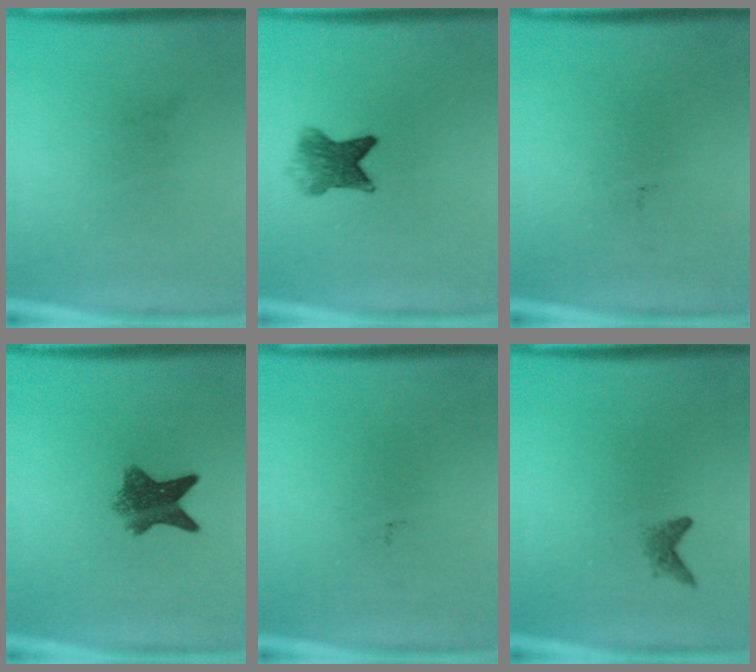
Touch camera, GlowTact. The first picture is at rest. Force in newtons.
{"total": 4.8}
{"total": 0.0}
{"total": 6.5}
{"total": 0.0}
{"total": 1.2}